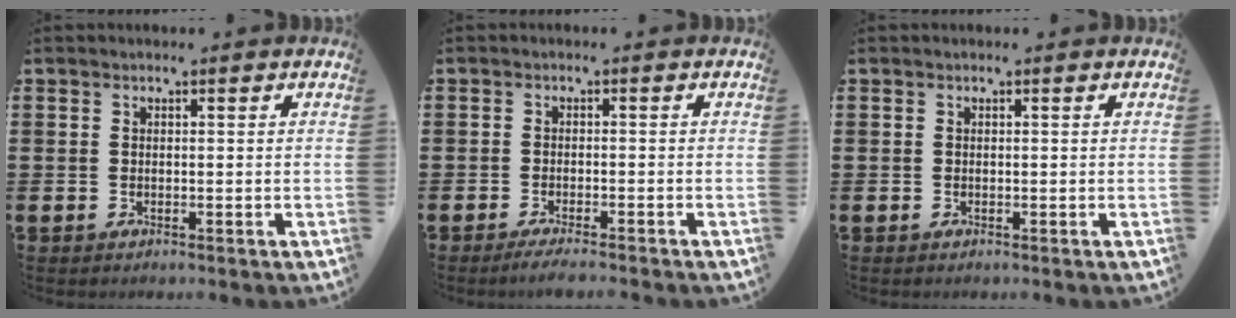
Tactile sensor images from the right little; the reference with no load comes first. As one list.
[{"total": 1.5, "force": [-1.3, -0.1, 0.9], "torque": [-0.012, 0.002, -0.025]}, {"total": 0.0}]